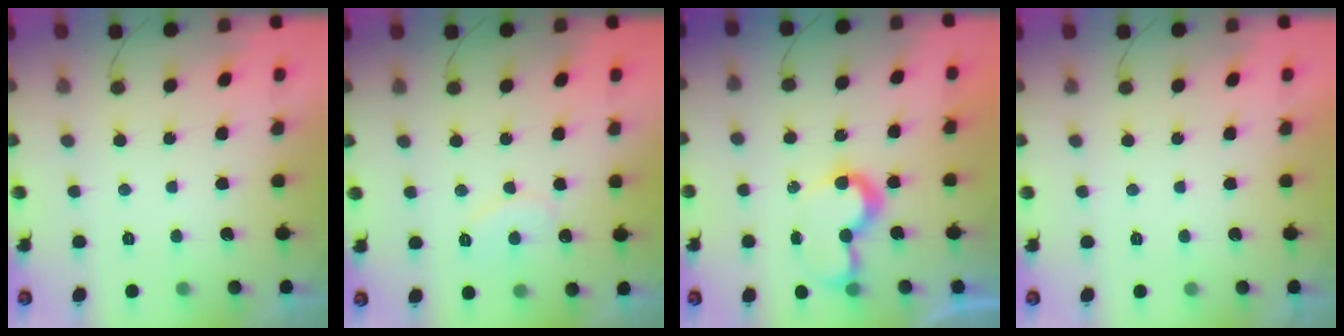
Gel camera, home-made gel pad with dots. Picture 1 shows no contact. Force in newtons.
{"total": 6.7, "press": 6.7, "slide": 0.4}
{"total": 8.7, "press": 8.6, "slide": 0.1}
{"total": 1.8, "press": 1.8, "slide": 0.1}